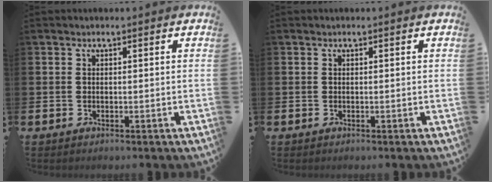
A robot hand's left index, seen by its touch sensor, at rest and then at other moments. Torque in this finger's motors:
{"motor_torque": [-0.02, 0.00, 0.00, 0.00]}